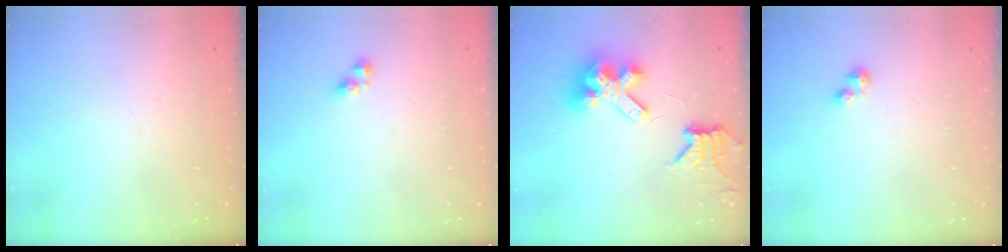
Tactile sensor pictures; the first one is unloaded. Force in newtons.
{"total": 3.1, "press": 3.1, "slide": 0.3}
{"total": 12.3, "press": 12.2, "slide": 1.5}
{"total": 2.1, "press": 2.1, "slide": 0.3}